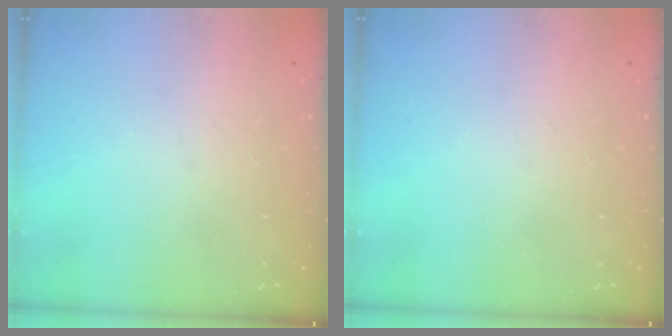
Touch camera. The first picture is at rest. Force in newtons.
{"total": 0.0}